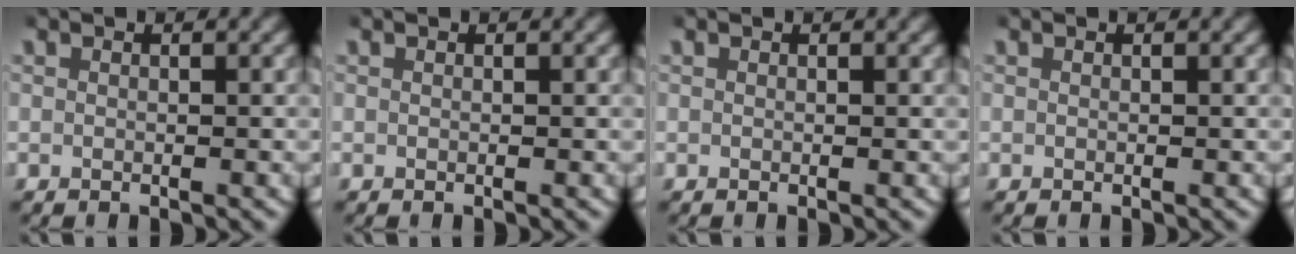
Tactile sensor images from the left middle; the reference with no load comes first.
{"total": 0.0}
{"total": 0.0}
{"total": 0.0}